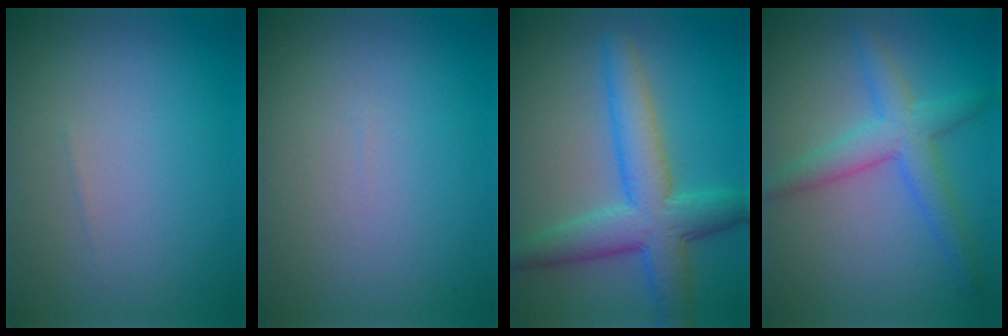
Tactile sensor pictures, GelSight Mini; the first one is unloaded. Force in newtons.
{"total": 0.0}
{"total": 6.6, "press": 6.6, "slide": 0.1}
{"total": 4.1, "press": 4.1, "slide": 0.1}